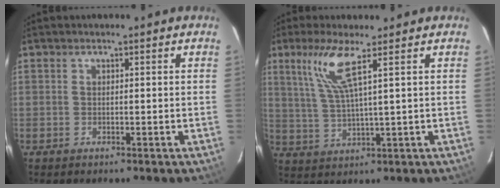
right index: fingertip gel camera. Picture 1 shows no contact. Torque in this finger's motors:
{"motor_torque": [0.17, 0.15, 0.50, 0.11]}